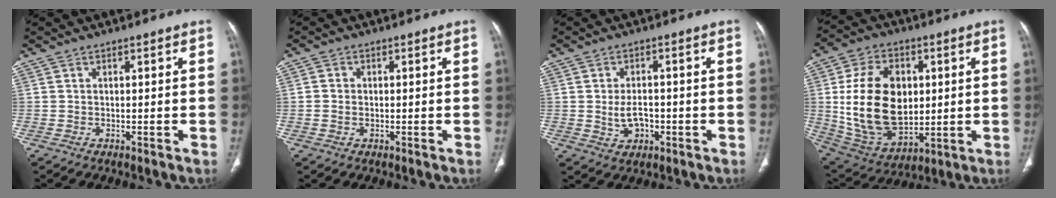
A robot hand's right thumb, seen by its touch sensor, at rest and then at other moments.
{"total": 2.2, "force": [-0.2, 1.8, 1.3], "torque": [-0.023, 0.008, -0.003]}
{"total": 5.0, "force": [-0.9, 3.6, 3.4], "torque": [-0.048, 0.008, -0.009]}
{"total": 21.8, "force": [1.9, 14.7, 15.9], "torque": [-0.263, -0.011, 0.055]}